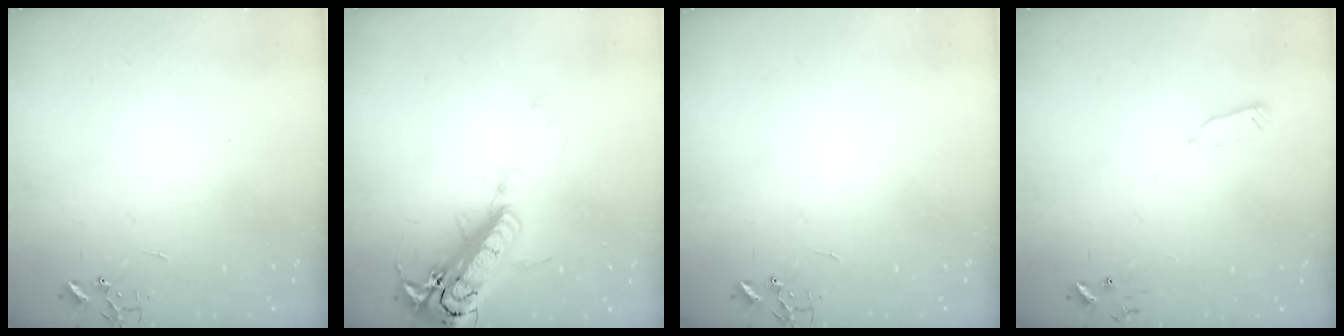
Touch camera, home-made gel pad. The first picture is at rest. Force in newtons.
{"total": 21.3, "press": 20.9, "slide": 4.0}
{"total": 0.0}
{"total": 2.4, "press": 2.3, "slide": 0.4}